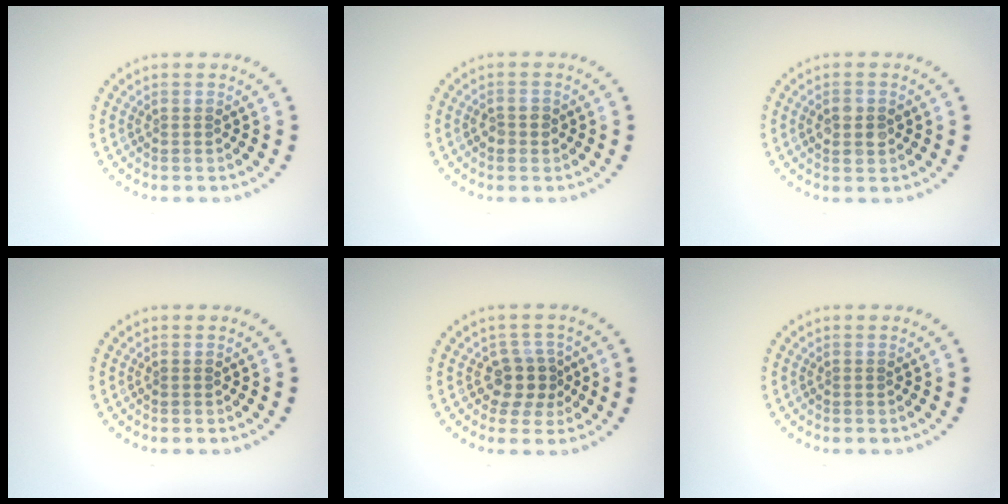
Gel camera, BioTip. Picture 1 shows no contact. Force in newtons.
{"total": 1.4, "press": 1.4, "slide": 0.2}
{"total": 2.5, "press": 2.5, "slide": 0.1}
{"total": 0.0}
{"total": 2.7, "press": 2.2, "slide": 1.5}
{"total": 0.0}